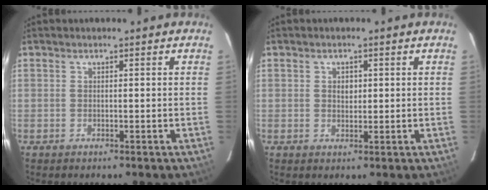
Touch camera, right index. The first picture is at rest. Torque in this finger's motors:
{"motor_torque": [-0.06, 0.14, 0.00, 0.01]}